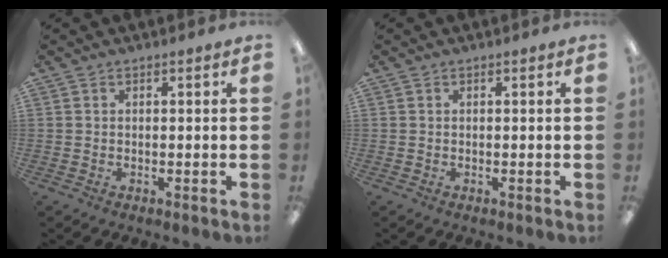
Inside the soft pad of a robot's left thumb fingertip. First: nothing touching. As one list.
[{"total": 0.0}]